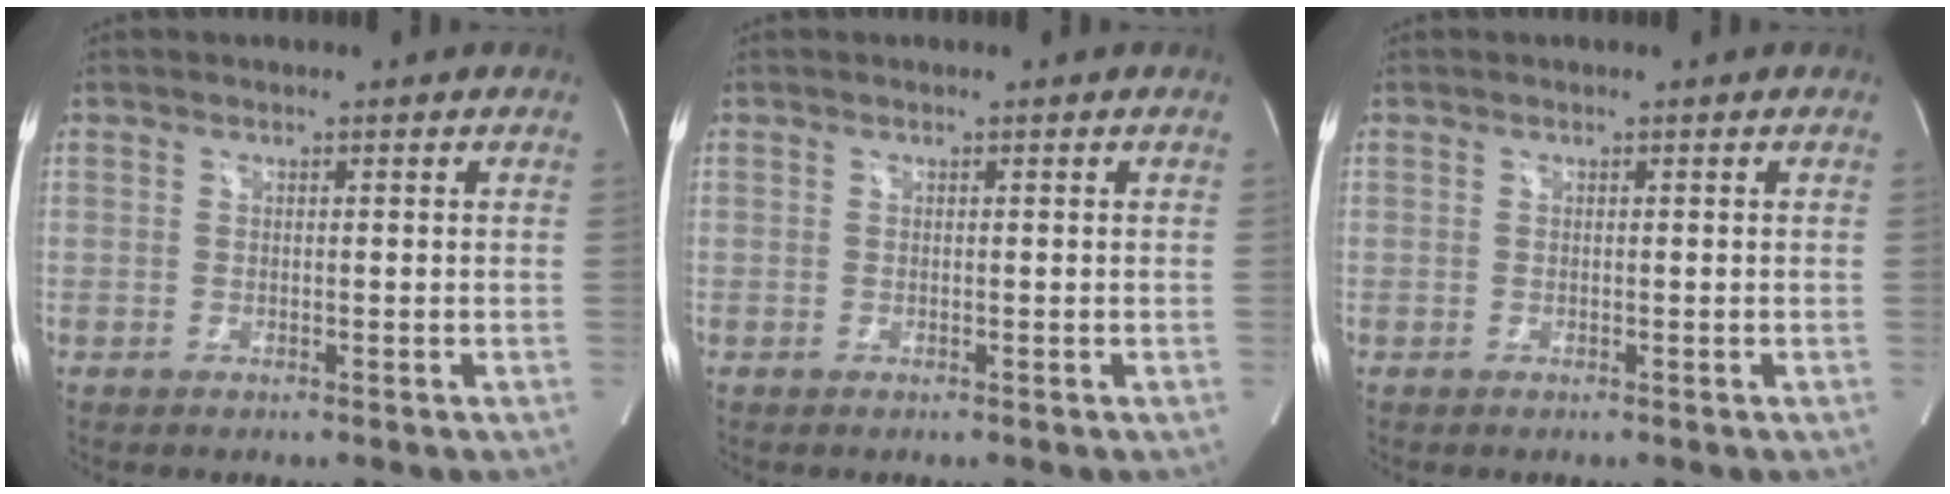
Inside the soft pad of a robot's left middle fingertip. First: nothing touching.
{"total": 0.0}
{"total": 0.0}